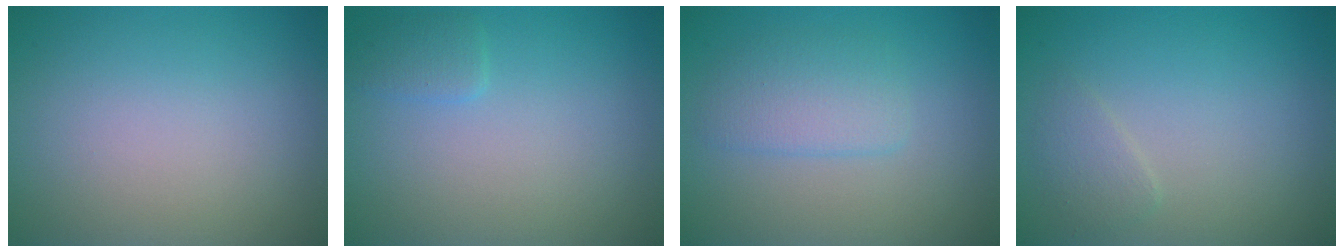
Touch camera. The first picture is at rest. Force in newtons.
{"total": 1.2, "press": 1.2, "slide": 0.1}
{"total": 2.6, "press": 2.6, "slide": 0.0}
{"total": 1.3, "press": 1.3, "slide": 0.1}